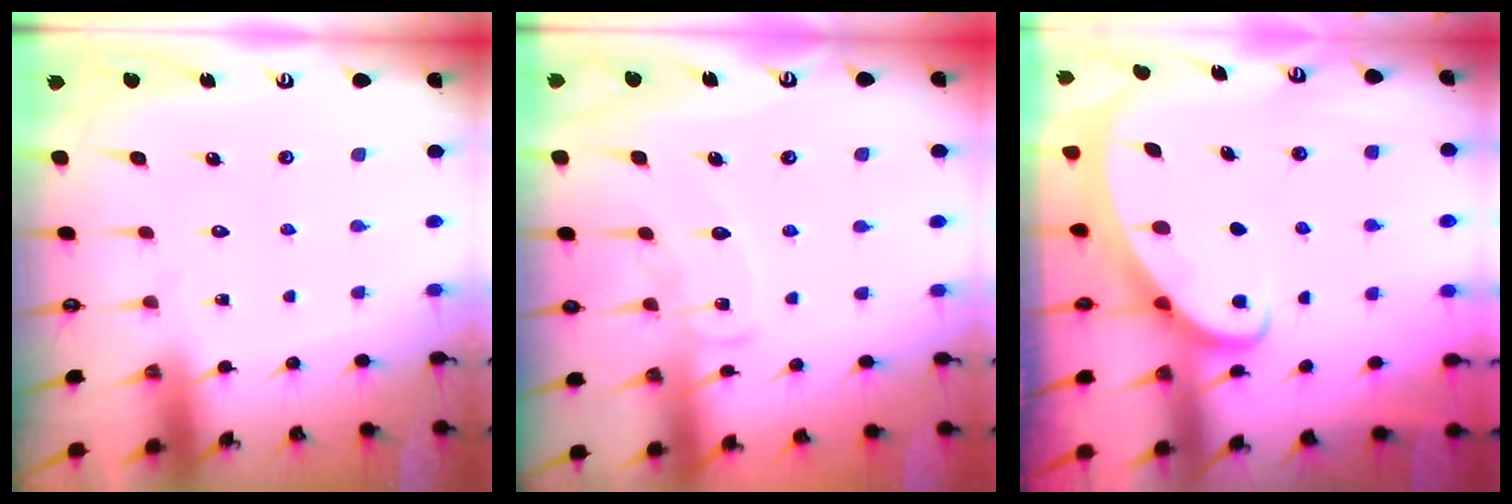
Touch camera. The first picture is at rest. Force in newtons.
{"total": 7.6, "press": 7.5, "slide": 0.7}
{"total": 2.6, "press": 2.5, "slide": 0.4}